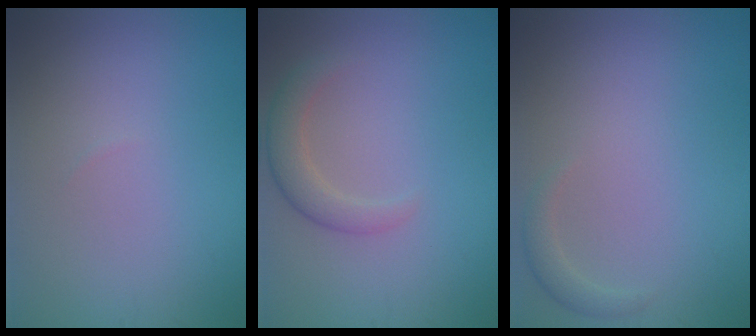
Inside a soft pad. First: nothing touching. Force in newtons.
{"total": 2.5, "press": 2.5, "slide": 0.2}
{"total": 1.2, "press": 1.2, "slide": 0.2}